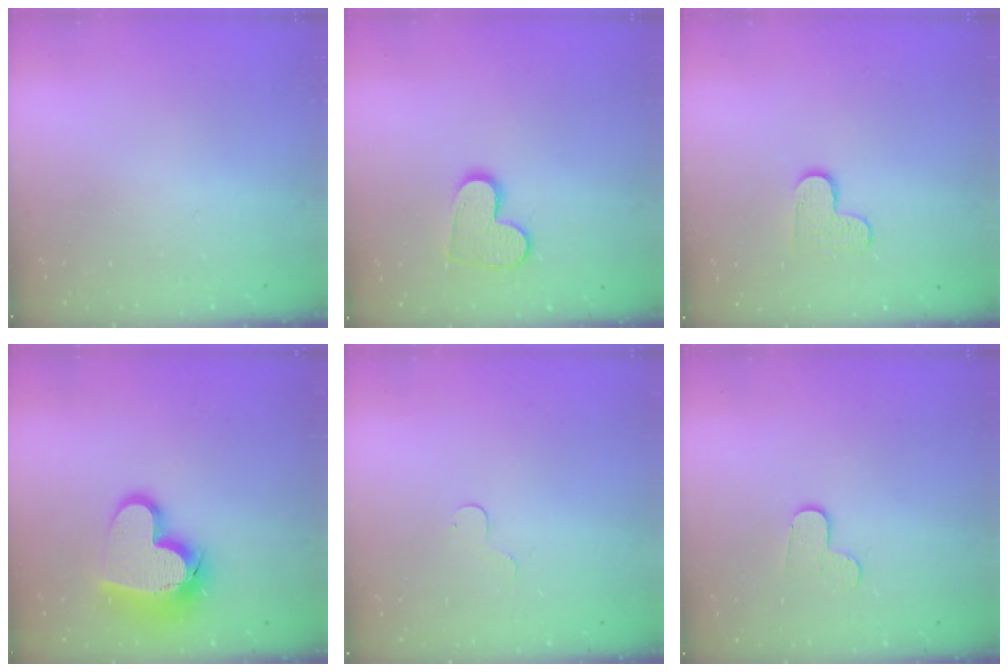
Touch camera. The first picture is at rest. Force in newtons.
{"total": 10.7, "press": 10.6, "slide": 0.8}
{"total": 5.9, "press": 5.9, "slide": 0.5}
{"total": 17.0, "press": 16.9, "slide": 1.7}
{"total": 3.7, "press": 3.7, "slide": 0.4}
{"total": 6.0, "press": 6.0, "slide": 0.5}